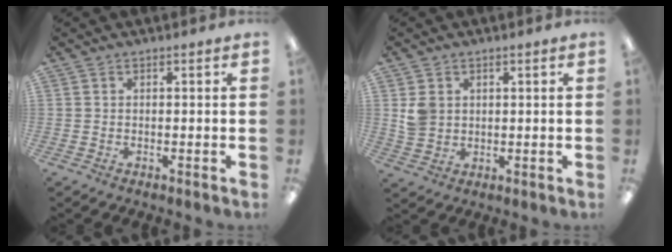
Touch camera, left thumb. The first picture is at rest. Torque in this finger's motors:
{"motor_torque": [0.26, 0.99, 0.79, -0.51, 0.00]}